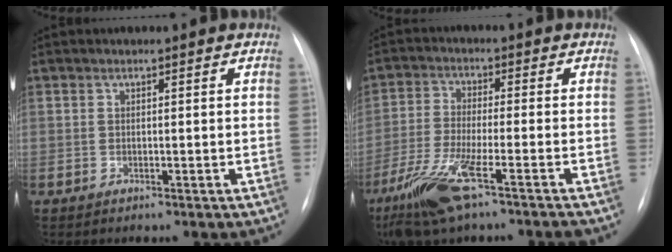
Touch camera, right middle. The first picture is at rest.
{"total": 10.2, "force": [-6.3, 0.2, 7.9], "torque": [-0.170, -0.029, -0.122]}